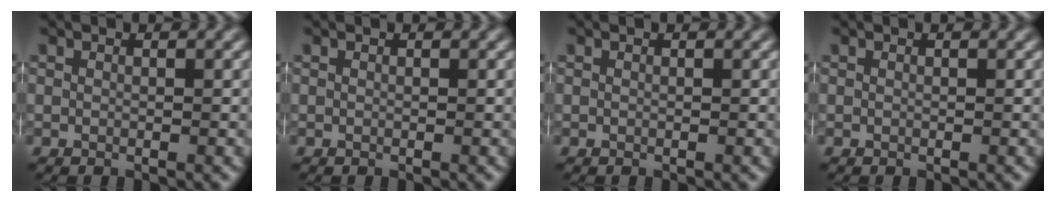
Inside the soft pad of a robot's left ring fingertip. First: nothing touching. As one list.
[{"total": 0.0}, {"total": 0.0}, {"total": 0.0}]